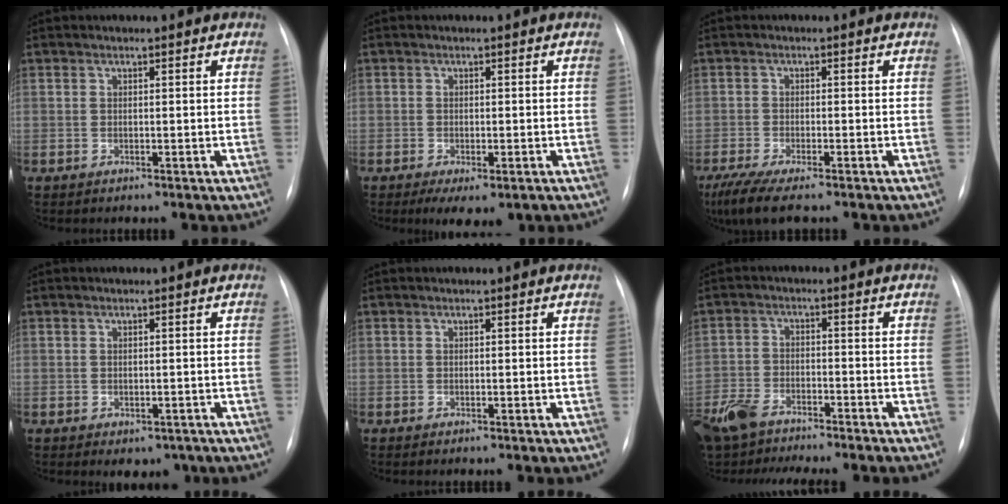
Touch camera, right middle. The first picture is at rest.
{"total": 4.6, "force": [-2.6, 1.9, 3.3], "torque": [-0.044, -0.007, -0.031]}
{"total": 7.0, "force": [-5.2, 0.9, 4.5], "torque": [-0.084, -0.020, -0.087]}
{"total": 3.1, "force": [-1.8, 2.0, 1.4], "torque": [-0.005, 0.002, -0.014]}
{"total": 0.0}
{"total": 8.2, "force": [-7.1, 2.1, 3.5], "torque": [-0.074, -0.012, -0.126]}